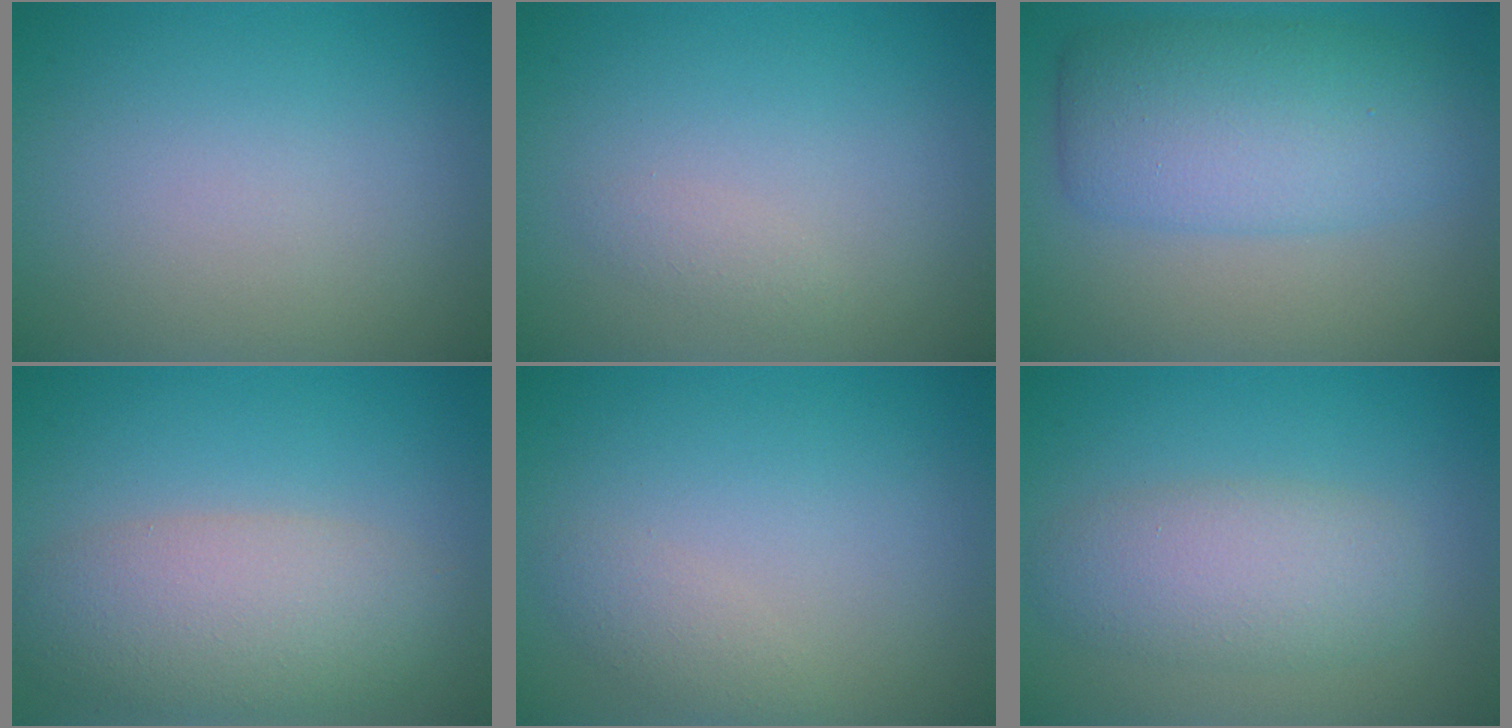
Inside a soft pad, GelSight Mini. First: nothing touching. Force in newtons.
{"total": 0.8, "press": 0.8, "slide": 0.0}
{"total": 7.1, "press": 7.1, "slide": 0.2}
{"total": 6.1, "press": 6.1, "slide": 0.4}
{"total": 1.4, "press": 1.4, "slide": 0.1}
{"total": 4.4, "press": 4.4, "slide": 0.1}